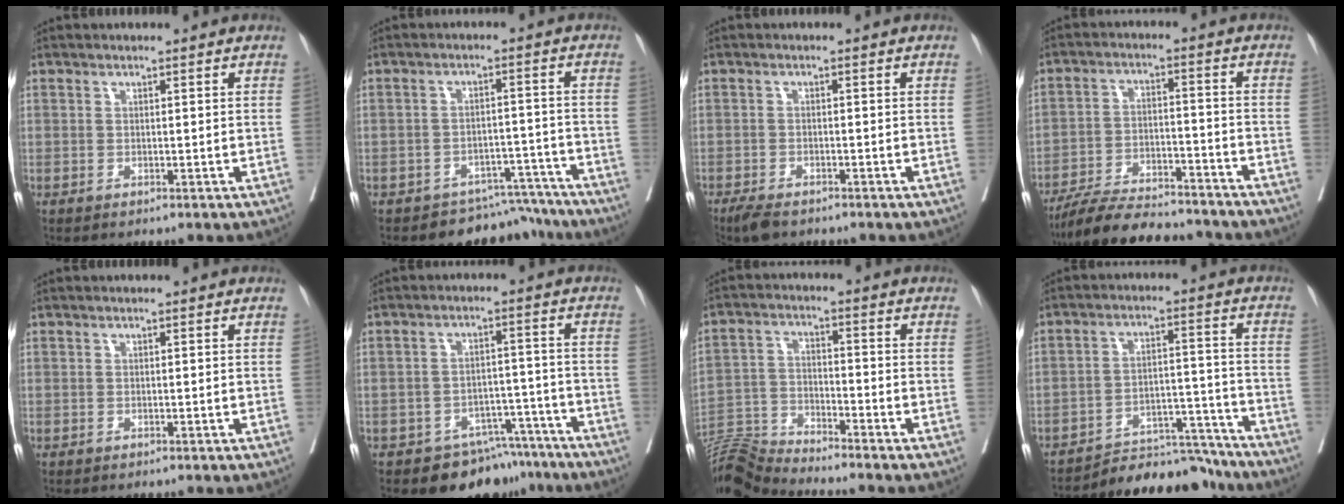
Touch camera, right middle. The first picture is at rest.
{"total": 7.2, "force": [-6.5, 3.0, -0.8], "torque": [0.035, 0.042, -0.085]}
{"total": 4.3, "force": [-3.6, 1.2, 2.1], "torque": [-0.036, -0.010, -0.057]}
{"total": 16.6, "force": [-15.0, 2.8, 6.4], "torque": [-0.112, -0.002, -0.230]}
{"total": 0.0}
{"total": 8.5, "force": [-6.8, 4.9, 1.2], "torque": [0.017, 0.037, -0.091]}
{"total": 7.6, "force": [-7.4, -1.7, -0.1], "torque": [-0.003, 0.001, -0.145]}
{"total": 12.7, "force": [-12.4, 2.3, 1.5], "torque": [-0.006, 0.027, -0.186]}